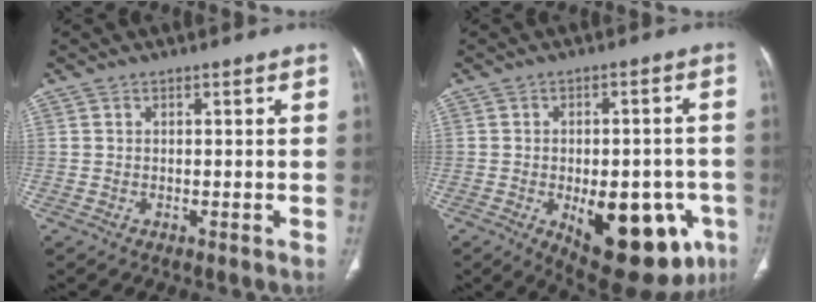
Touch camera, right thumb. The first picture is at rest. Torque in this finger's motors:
{"motor_torque": [1.82, 3.19, 1.71, -0.87, 0.17]}